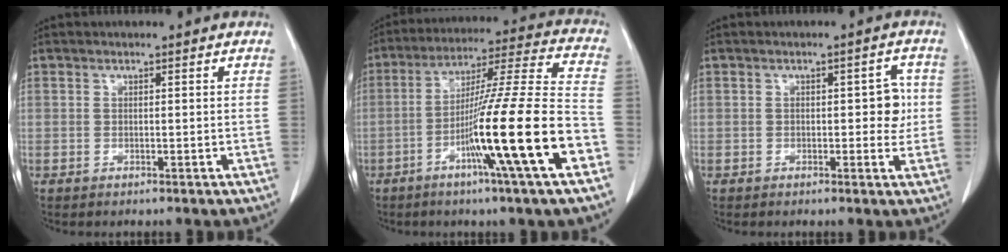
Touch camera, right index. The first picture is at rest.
{"total": 19.6, "force": [-7.4, -1.4, 18.1], "torque": [-0.302, -0.017, -0.132]}
{"total": 3.9, "force": [0.0, 1.8, 3.4], "torque": [-0.034, 0.011, -0.002]}